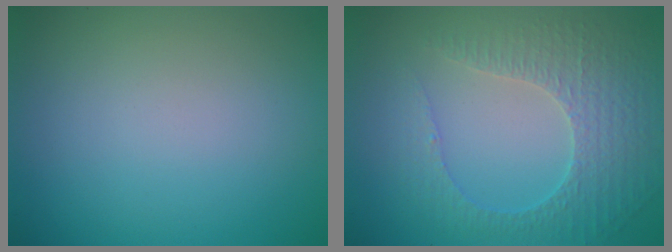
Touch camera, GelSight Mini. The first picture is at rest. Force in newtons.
{"total": 4.7, "press": 3.3, "slide": 3.3}